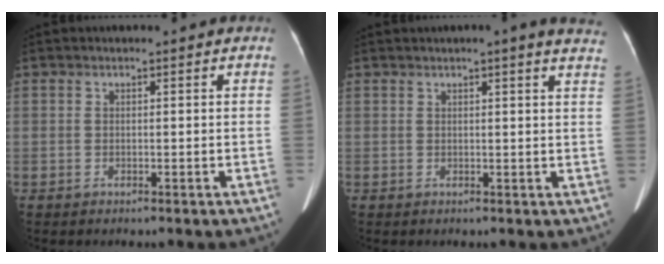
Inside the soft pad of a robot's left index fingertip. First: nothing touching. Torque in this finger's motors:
{"motor_torque": [0.87, -1.11, 0.08, 0.02]}